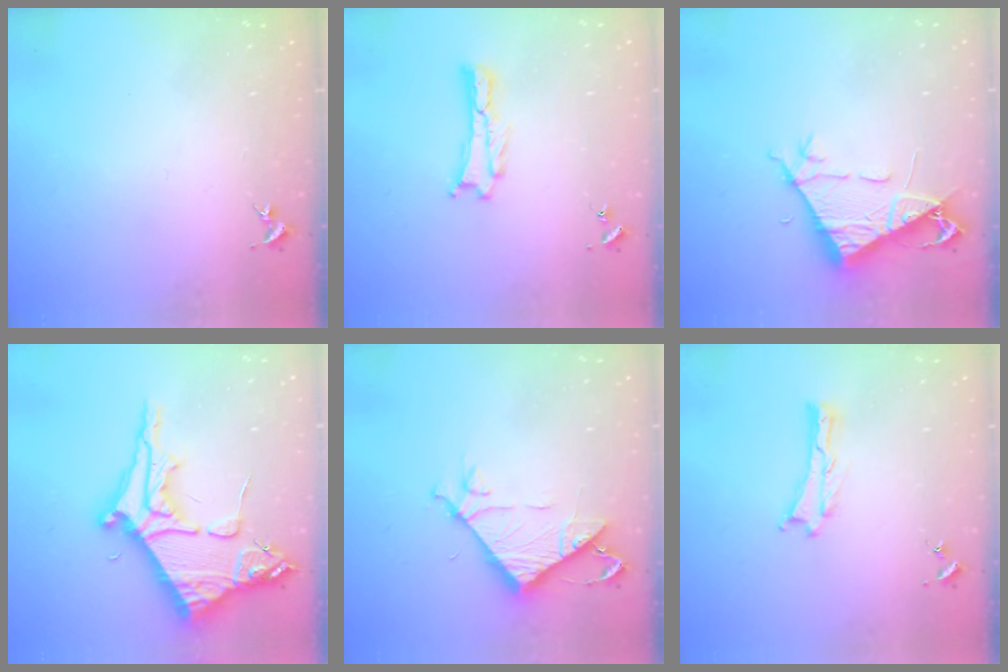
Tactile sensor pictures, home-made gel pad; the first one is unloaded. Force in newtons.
{"total": 0.0}
{"total": 7.9, "press": 7.8, "slide": 0.9}
{"total": 10.4, "press": 10.4, "slide": 1.1}
{"total": 7.9, "press": 7.8, "slide": 0.6}
{"total": 0.0}